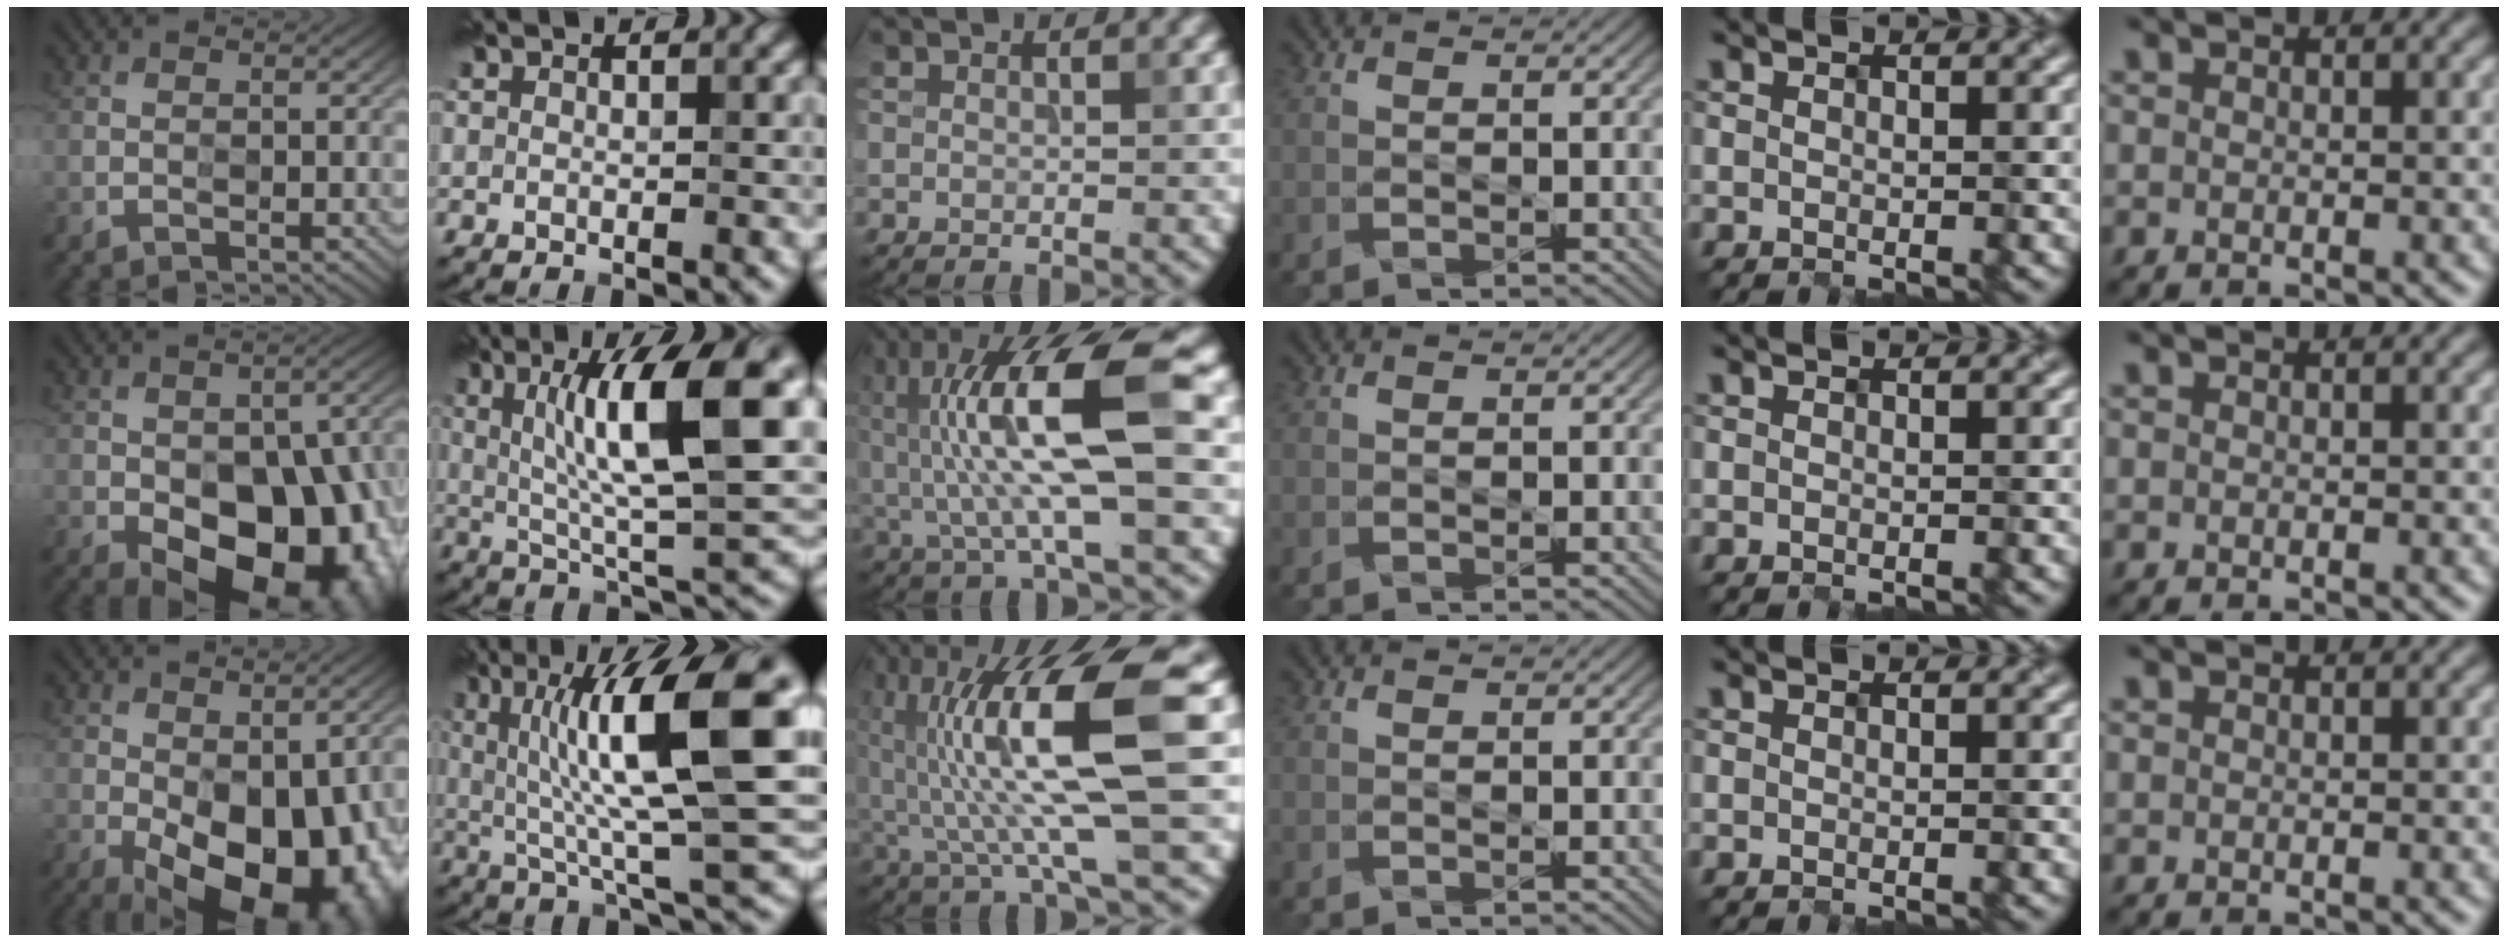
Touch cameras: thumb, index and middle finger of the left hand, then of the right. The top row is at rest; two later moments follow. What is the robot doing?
{"motion": "insert", "object": "power strip"}